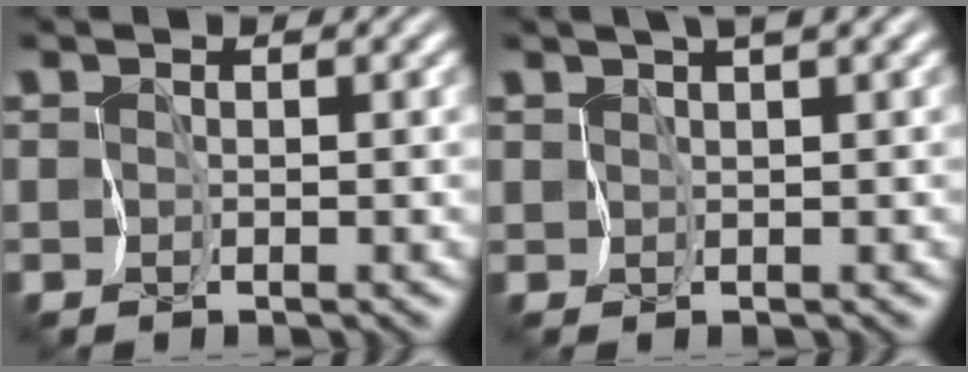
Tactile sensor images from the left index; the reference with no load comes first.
{"total": 3.0, "force": [2.1, 0.1, 2.1], "torque": [-0.040, 0.014, 0.037]}